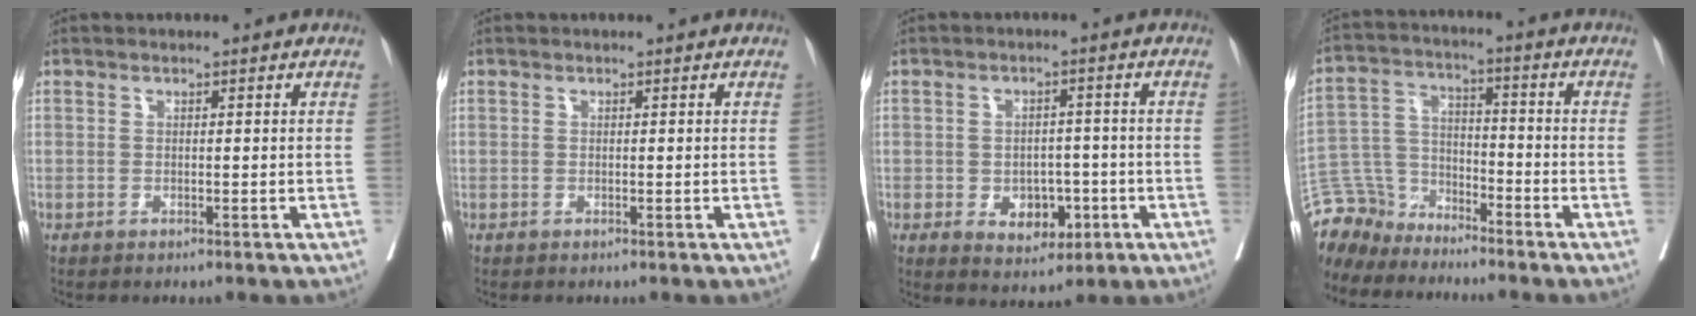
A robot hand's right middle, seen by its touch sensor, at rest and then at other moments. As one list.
[{"total": 0.0}, {"total": 5.9, "force": [-1.8, 3.9, 4.0], "torque": [-0.046, 0.003, -0.017]}, {"total": 8.6, "force": [-8.0, 3.0, -0.5], "torque": [0.004, 0.018, -0.165]}]